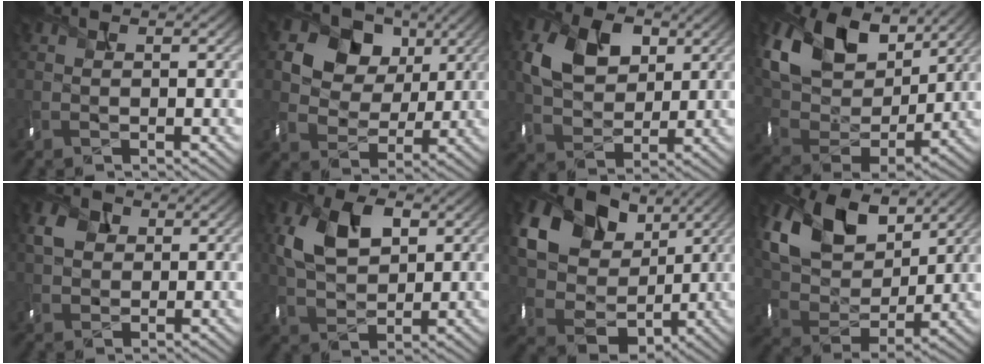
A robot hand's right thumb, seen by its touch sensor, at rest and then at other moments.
{"total": 9.9, "force": [4.0, 7.9, 4.5], "torque": [-0.107, 0.009, 0.062]}
{"total": 8.6, "force": [2.6, 6.1, 5.5], "torque": [-0.123, -0.002, 0.047]}
{"total": 14.5, "force": [7.8, 9.1, 8.1], "torque": [-0.205, 0.020, 0.140]}
{"total": 3.5, "force": [1.2, 2.9, 1.5], "torque": [-0.044, 0.001, 0.023]}
{"total": 8.0, "force": [2.4, 5.2, 5.6], "torque": [-0.125, 0.000, 0.046]}
{"total": 17.2, "force": [6.4, 13.6, 8.4], "torque": [-0.249, 0.029, 0.147]}
{"total": 13.1, "force": [7.0, 7.9, 7.7], "torque": [-0.189, 0.008, 0.125]}